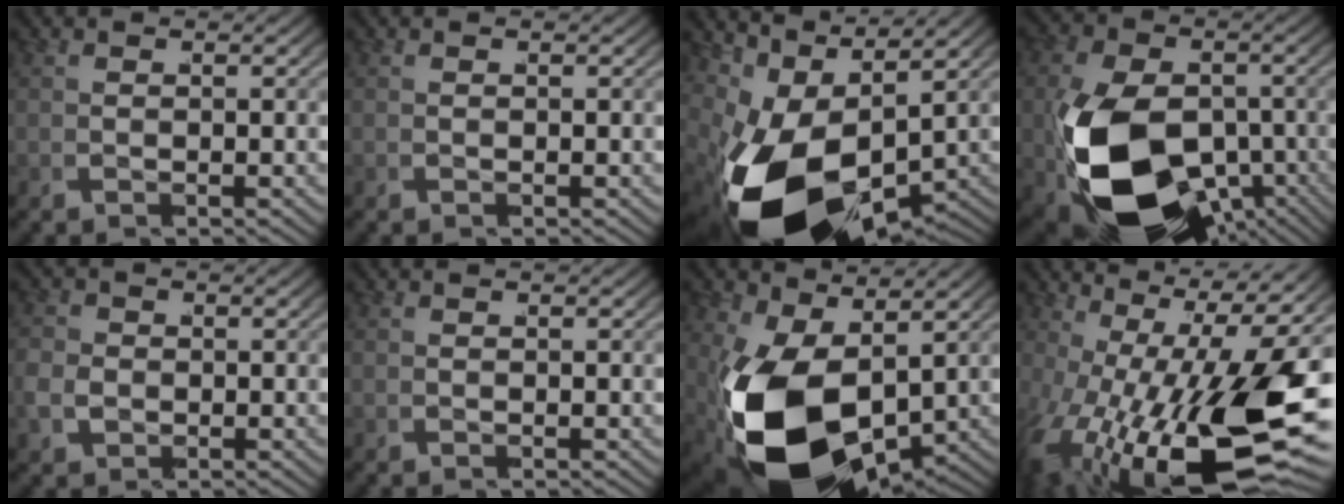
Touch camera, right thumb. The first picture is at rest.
{"total": 0.0}
{"total": 17.2, "force": [-4.9, 9.9, 13.2], "torque": [-0.262, -0.060, -0.049]}
{"total": 19.2, "force": [-6.9, 12.3, 13.1], "torque": [-0.306, -0.088, -0.074]}
{"total": 3.0, "force": [-1.1, 2.7, 0.9], "torque": [-0.036, -0.007, -0.021]}
{"total": 0.0}
{"total": 16.8, "force": [-4.5, 10.0, 12.7], "torque": [-0.288, -0.073, -0.039]}
{"total": 19.9, "force": [-3.5, 11.5, 15.8], "torque": [-0.289, -0.068, -0.025]}